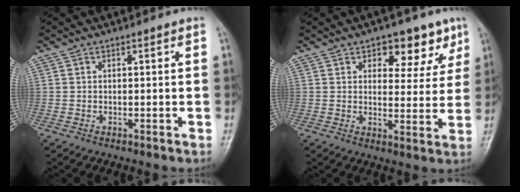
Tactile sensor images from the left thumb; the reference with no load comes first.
{"total": 8.7, "force": [4.9, 5.1, 4.9], "torque": [-0.021, -0.020, 0.062]}